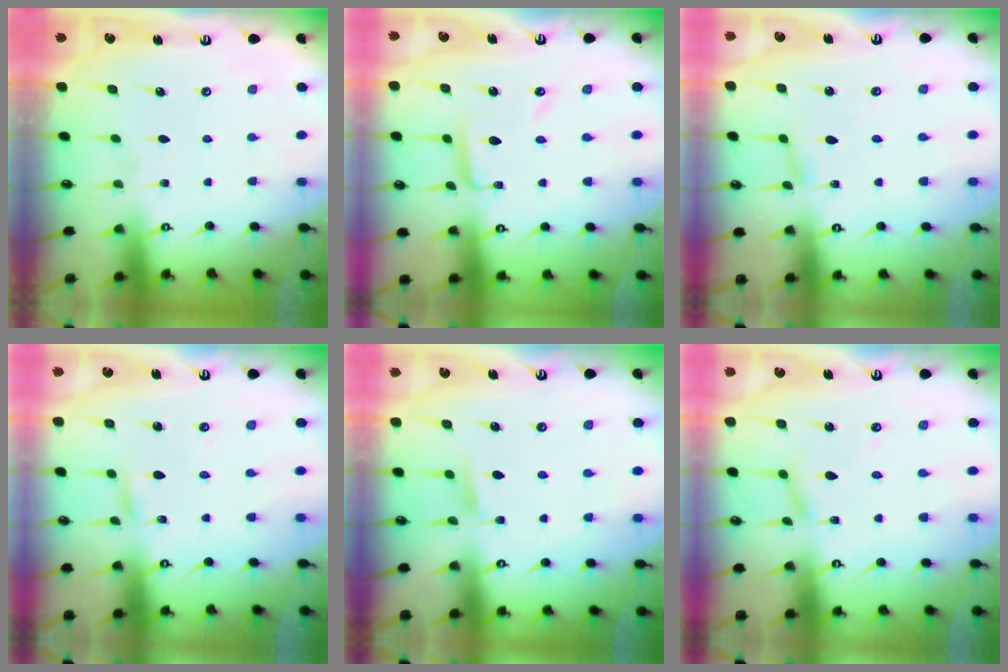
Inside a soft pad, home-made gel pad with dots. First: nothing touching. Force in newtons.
{"total": 6.2, "press": 6.2, "slide": 0.4}
{"total": 2.3, "press": 2.3, "slide": 0.3}
{"total": 1.9, "press": 1.9, "slide": 0.1}
{"total": 5.3, "press": 5.2, "slide": 0.7}
{"total": 3.5, "press": 3.5, "slide": 0.4}